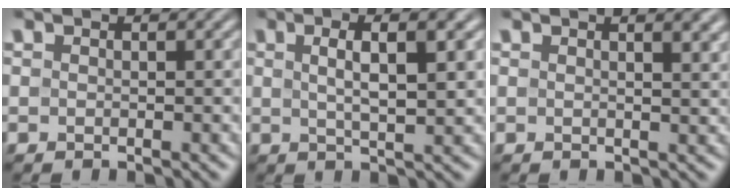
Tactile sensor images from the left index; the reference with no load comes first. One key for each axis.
{"total": 5.3, "fx": 1.5, "fy": 1.5, "fz": 4.9, "tx": -0.071, "ty": 0.008, "tz": 0.022}
{"total": 4.4, "fx": 2.3, "fy": 1.7, "fz": 3.3, "tx": -0.017, "ty": 0.020, "tz": 0.007}